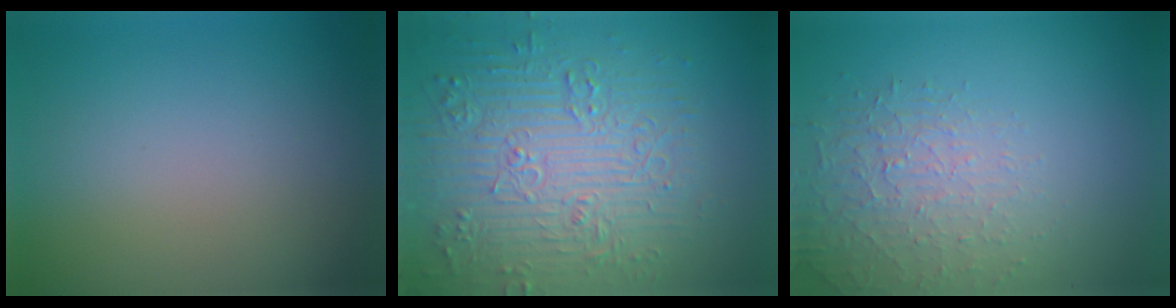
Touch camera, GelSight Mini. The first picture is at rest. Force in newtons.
{"total": 8.6, "press": 6.5, "slide": 5.5}
{"total": 1.9, "press": 1.4, "slide": 1.3}